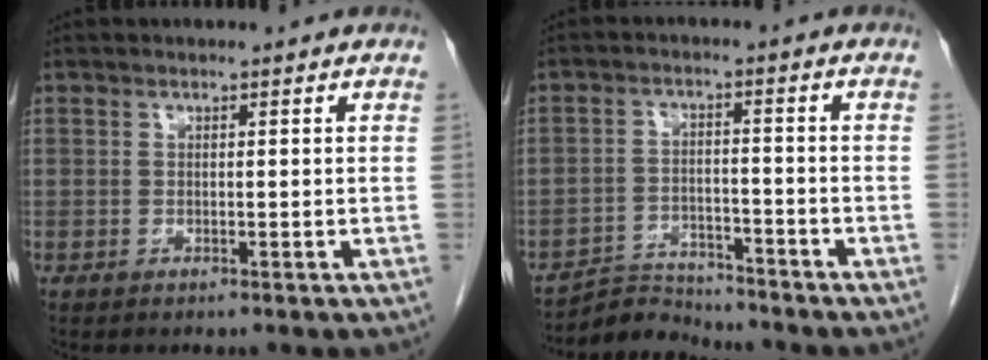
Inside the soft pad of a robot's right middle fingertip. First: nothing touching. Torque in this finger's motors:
{"motor_torque": [-0.26, -0.25, -0.03, -0.04]}